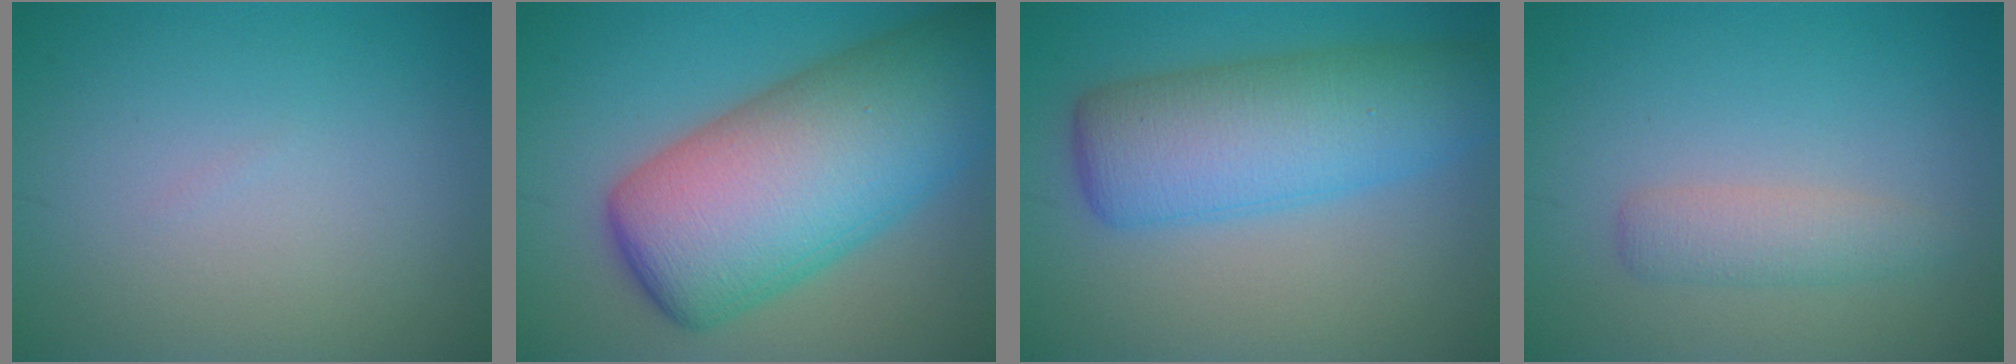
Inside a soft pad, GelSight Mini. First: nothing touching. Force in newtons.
{"total": 14.4, "press": 14.4, "slide": 0.2}
{"total": 6.7, "press": 6.7, "slide": 0.1}
{"total": 2.2, "press": 2.2, "slide": 0.0}